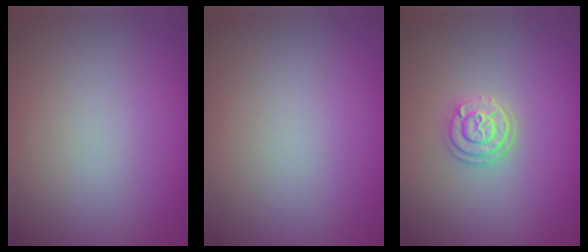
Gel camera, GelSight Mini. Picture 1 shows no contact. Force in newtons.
{"total": 0.0}
{"total": 2.4, "press": 2.1, "slide": 1.1}